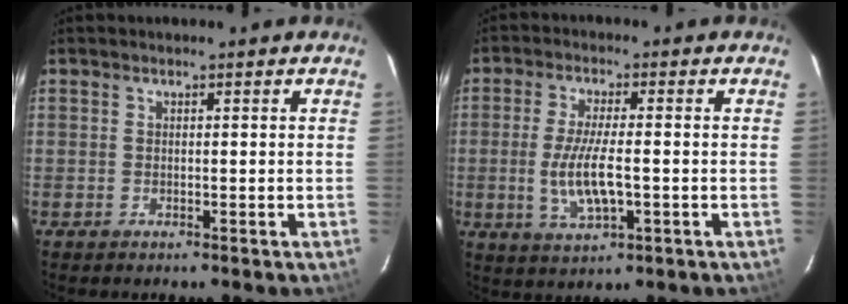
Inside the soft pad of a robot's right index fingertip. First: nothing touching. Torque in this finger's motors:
{"motor_torque": [0.51, -0.31, 0.49, 0.13]}